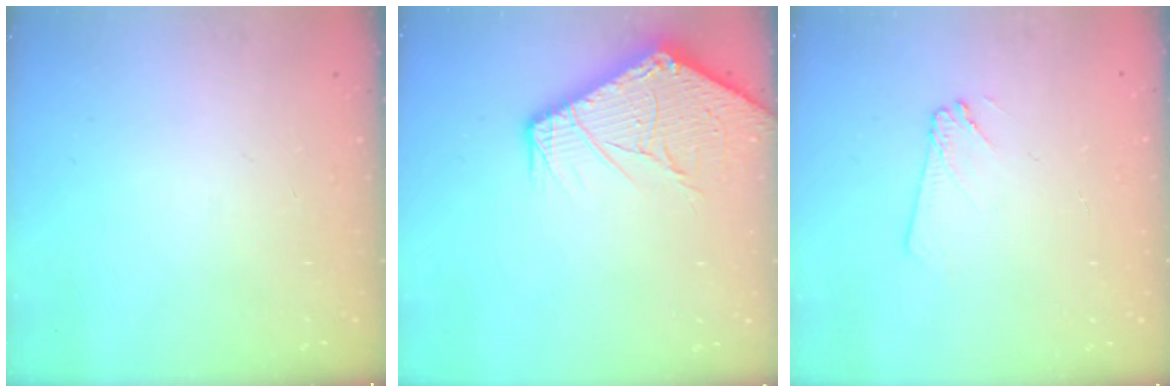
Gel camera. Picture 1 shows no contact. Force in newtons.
{"total": 12.3, "press": 12.2, "slide": 1.6}
{"total": 3.0, "press": 3.0, "slide": 0.4}